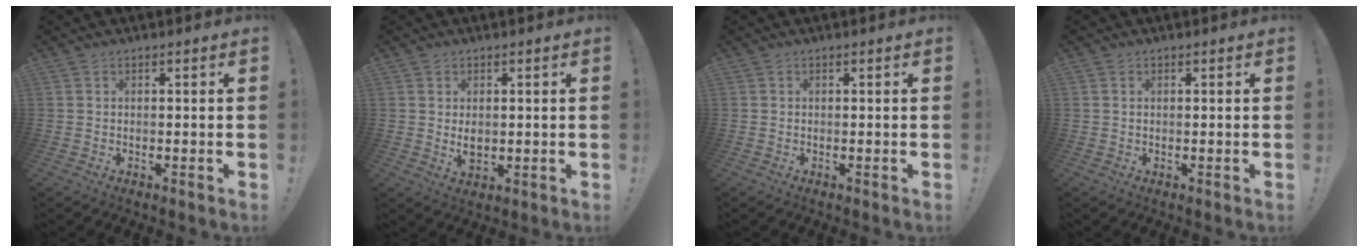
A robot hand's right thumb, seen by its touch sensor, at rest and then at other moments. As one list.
[{"total": 3.5, "force": [0.5, 2.5, 2.4], "torque": [-0.028, -0.003, 0.009]}, {"total": 0.0}, {"total": 0.6, "force": [0.3, 0.4, 0.3], "torque": [-0.011, 0.005, 0.006]}]